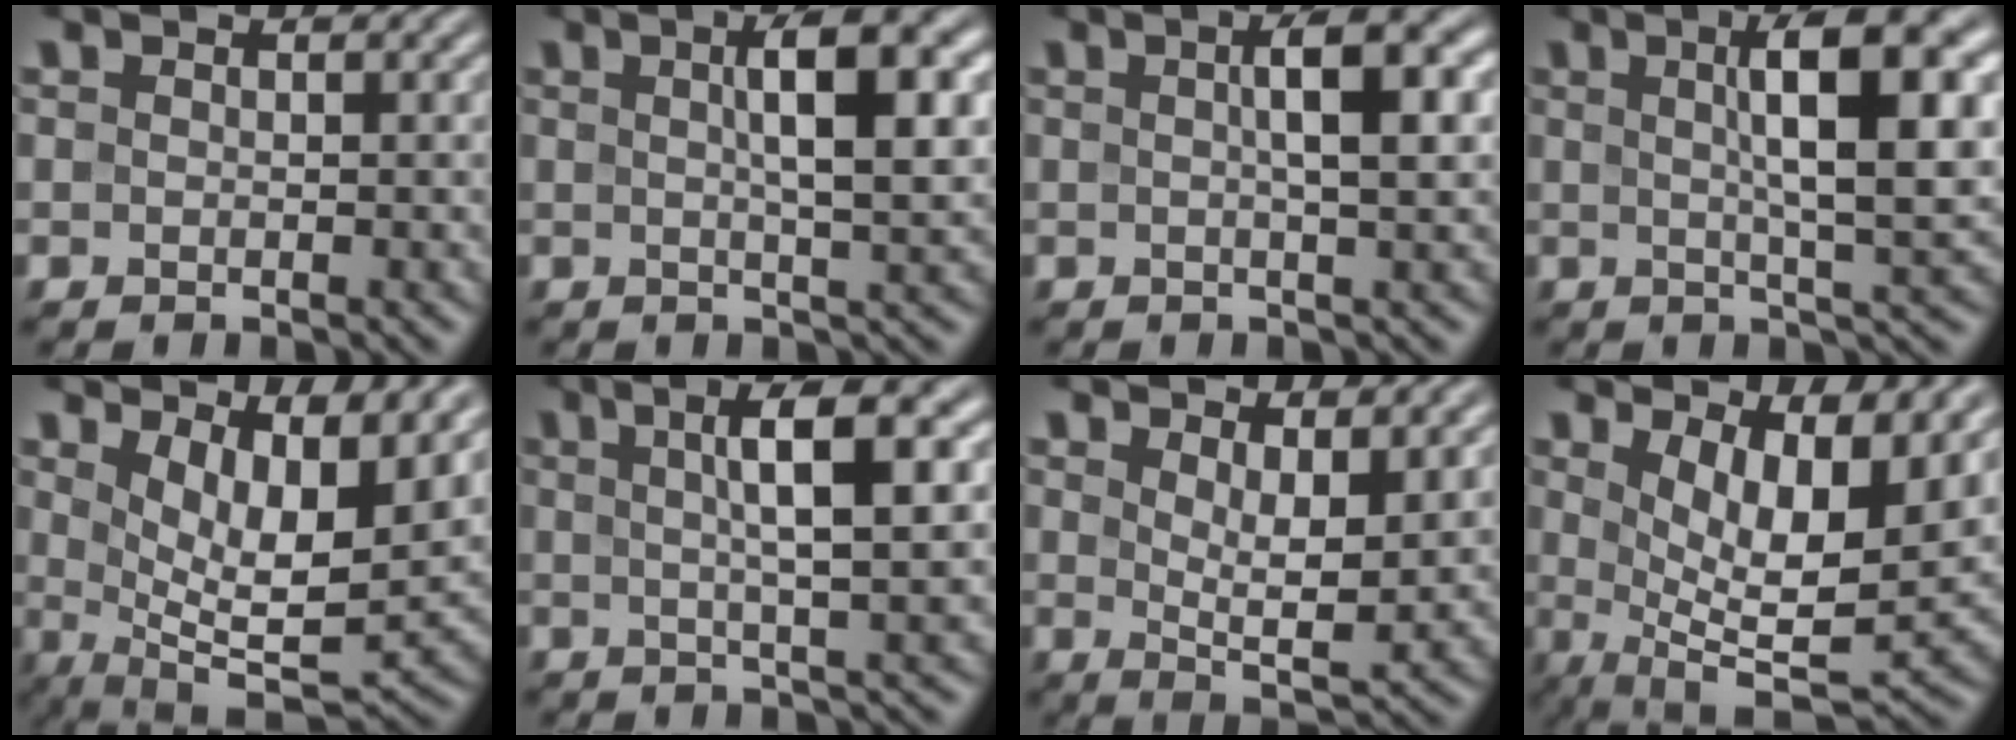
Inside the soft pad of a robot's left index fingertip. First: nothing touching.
{"total": 6.4, "force": [1.5, 1.5, 6.1], "torque": [-0.079, 0.014, 0.020]}
{"total": 4.8, "force": [1.0, 1.0, 4.6], "torque": [-0.064, 0.013, 0.011]}
{"total": 9.0, "force": [2.0, 2.1, 8.5], "torque": [-0.114, 0.012, 0.029]}
{"total": 10.3, "force": [4.4, 3.7, 8.5], "torque": [-0.135, -0.020, 0.086]}
{"total": 7.7, "force": [1.9, 1.7, 7.3], "torque": [-0.095, 0.014, 0.026]}
{"total": 5.2, "force": [2.1, 1.7, 4.4], "torque": [-0.080, -0.018, 0.041]}
{"total": 10.5, "force": [3.6, 3.7, 9.2], "torque": [-0.148, -0.022, 0.069]}